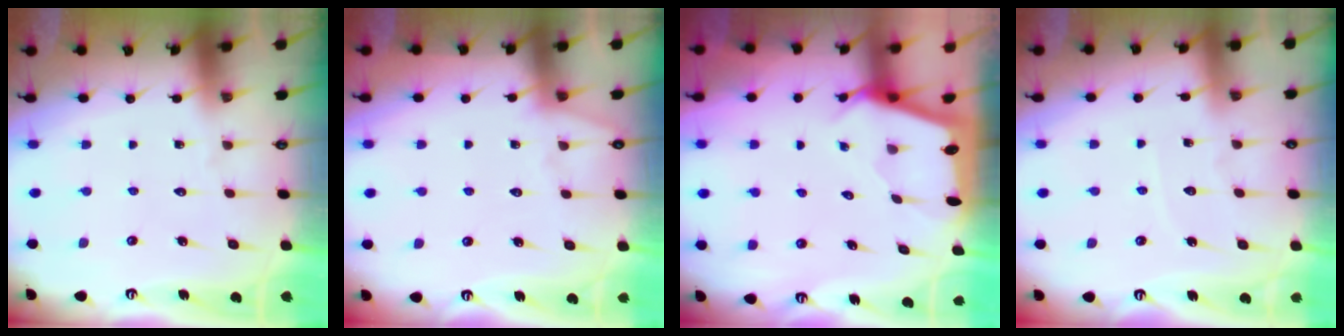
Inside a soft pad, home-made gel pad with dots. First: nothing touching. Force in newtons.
{"total": 2.6, "press": 2.6, "slide": 0.4}
{"total": 2.1, "press": 2.1, "slide": 0.1}
{"total": 4.0, "press": 4.0, "slide": 0.6}